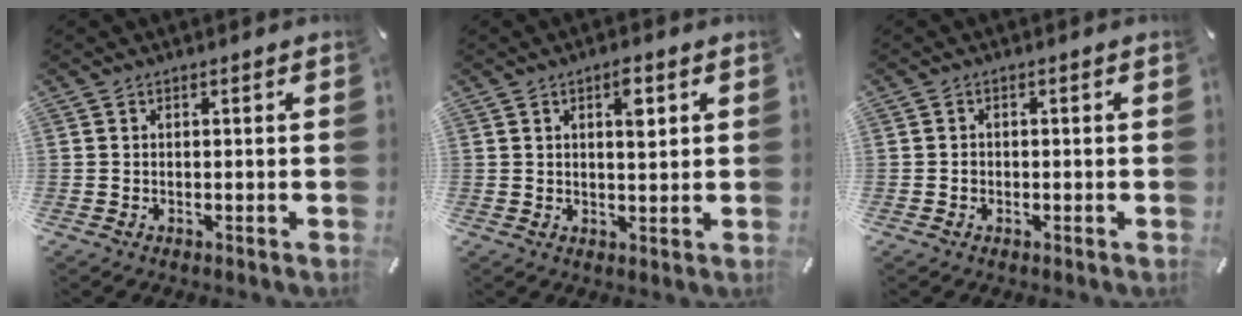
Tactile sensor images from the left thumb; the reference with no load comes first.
{"total": 4.7, "force": [1.8, 1.8, 4.0], "torque": [-0.053, -0.008, 0.023]}
{"total": 0.9, "force": [-0.3, 0.8, 0.4], "torque": [-0.006, 0.004, -0.007]}